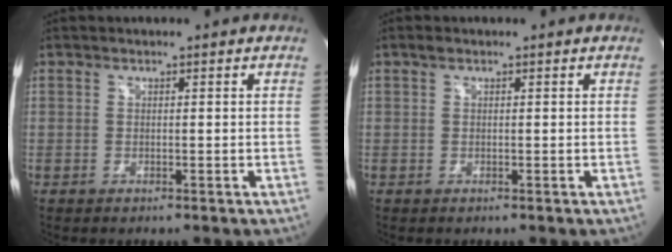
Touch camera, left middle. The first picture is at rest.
{"total": 0.6, "force": [0.4, 0.3, 0.4], "torque": [-0.010, 0.009, 0.006]}